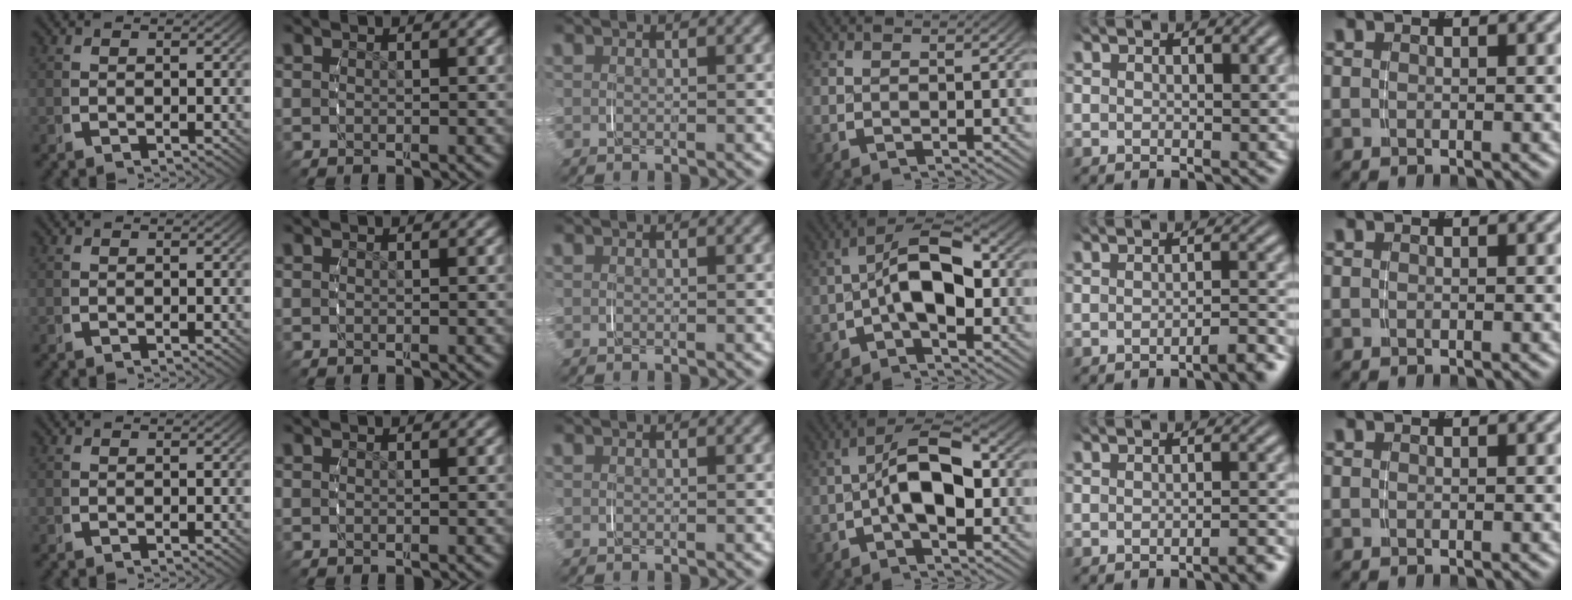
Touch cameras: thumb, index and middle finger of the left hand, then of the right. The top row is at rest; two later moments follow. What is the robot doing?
{"motion": "grasp_and_lifting", "object": "lipstick"}